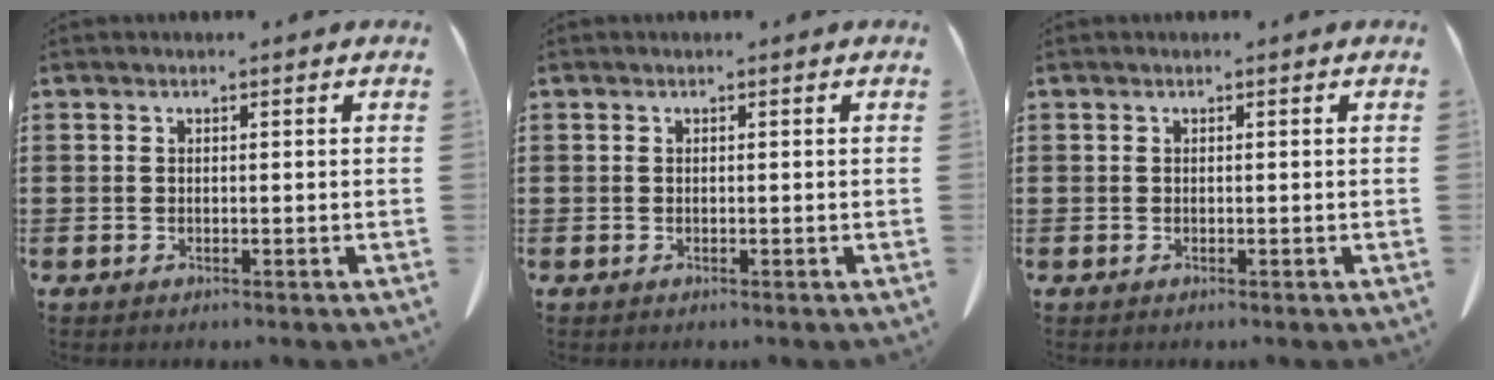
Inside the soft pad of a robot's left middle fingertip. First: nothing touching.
{"total": 0.0}
{"total": 0.0}